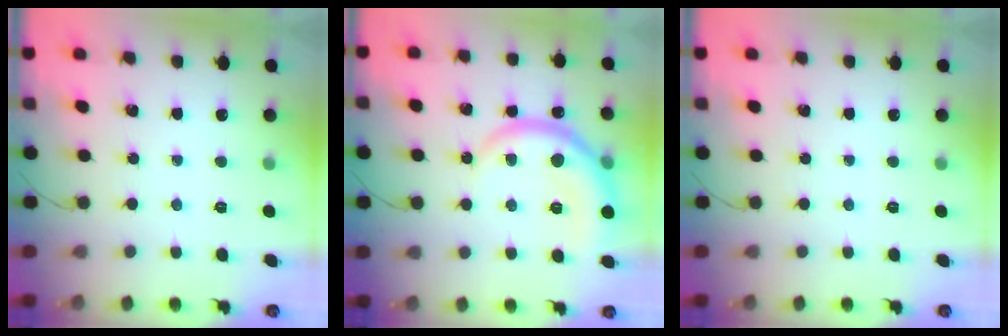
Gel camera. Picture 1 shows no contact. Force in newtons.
{"total": 12.8, "press": 12.8, "slide": 0.5}
{"total": 0.0}